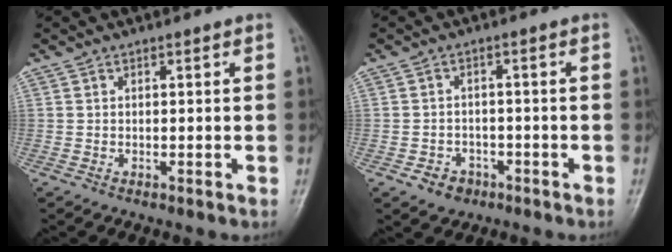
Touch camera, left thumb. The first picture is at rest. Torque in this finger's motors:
{"motor_torque": [-0.40, 0.64, 0.13, 0.00, 0.00]}